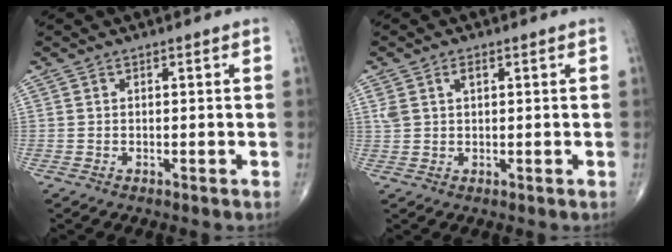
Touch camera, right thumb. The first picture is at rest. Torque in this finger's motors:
{"motor_torque": [0.30, 0.70, 0.33, 0.09, 0.02]}